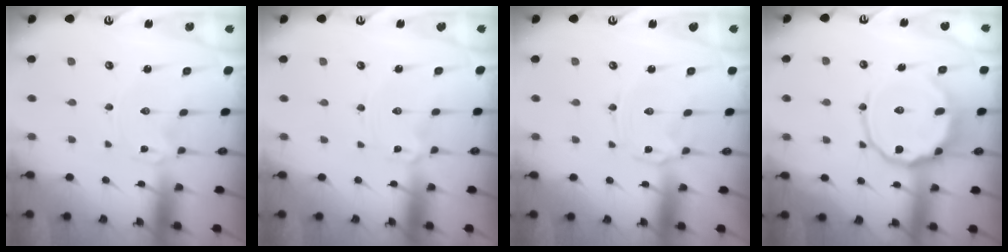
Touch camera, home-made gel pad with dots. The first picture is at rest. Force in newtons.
{"total": 1.4, "press": 1.4, "slide": 0.1}
{"total": 1.5, "press": 1.5, "slide": 0.4}
{"total": 13.0, "press": 13.0, "slide": 1.1}